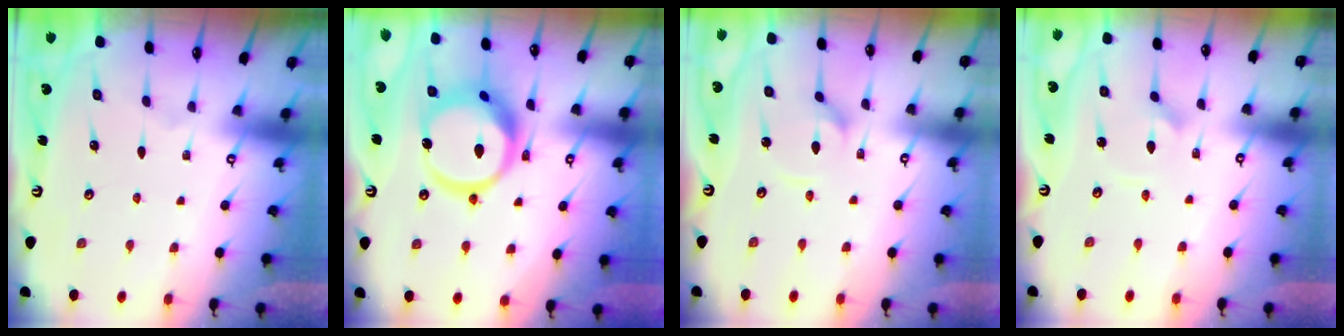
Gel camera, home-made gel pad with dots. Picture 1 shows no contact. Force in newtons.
{"total": 15.4, "press": 15.3, "slide": 1.8}
{"total": 3.3, "press": 3.3, "slide": 0.3}
{"total": 2.7, "press": 2.7, "slide": 0.4}